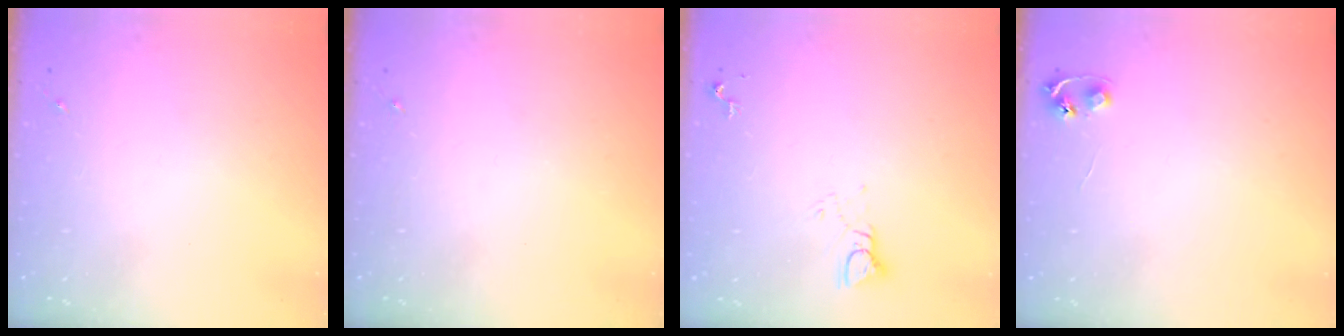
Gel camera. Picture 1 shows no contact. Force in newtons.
{"total": 0.0}
{"total": 3.9, "press": 3.9, "slide": 0.3}
{"total": 4.8, "press": 4.7, "slide": 0.5}